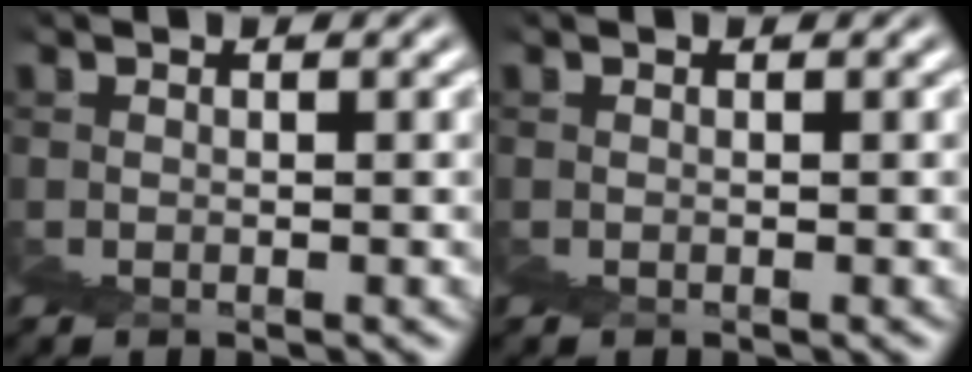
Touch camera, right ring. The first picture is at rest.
{"total": 0.0}